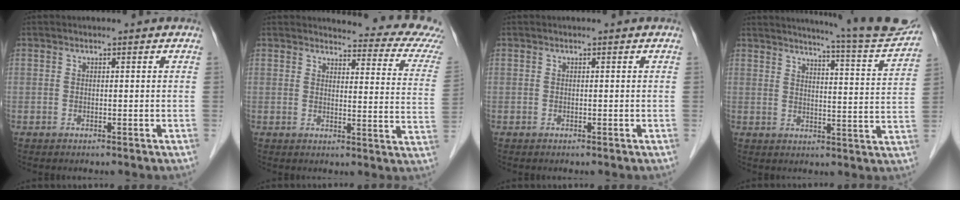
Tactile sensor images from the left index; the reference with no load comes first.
{"total": 14.1, "force": [13.6, 1.0, 3.6], "torque": [-0.018, -0.080, 0.119]}
{"total": 0.0}
{"total": 15.7, "force": [14.7, -0.8, 5.4], "torque": [-0.084, -0.058, 0.174]}